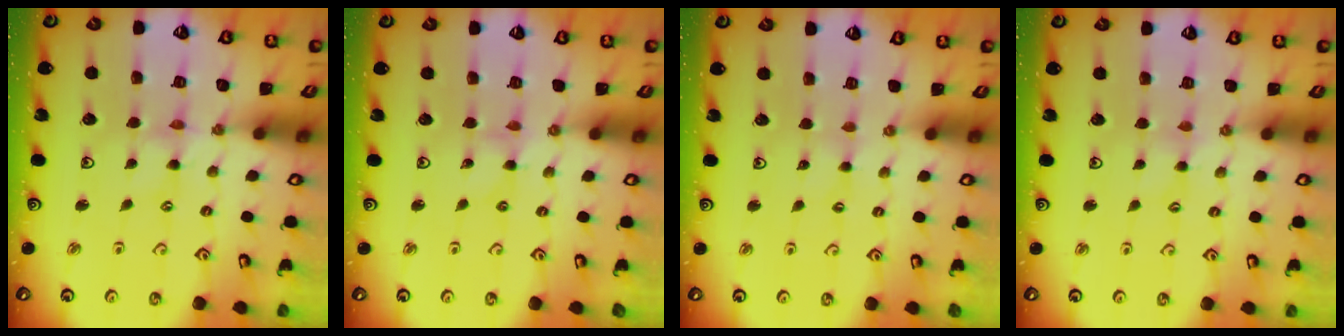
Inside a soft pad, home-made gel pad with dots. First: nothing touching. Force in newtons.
{"total": 0.0}
{"total": 1.1, "press": 1.0, "slide": 0.3}
{"total": 1.3, "press": 1.3, "slide": 0.3}